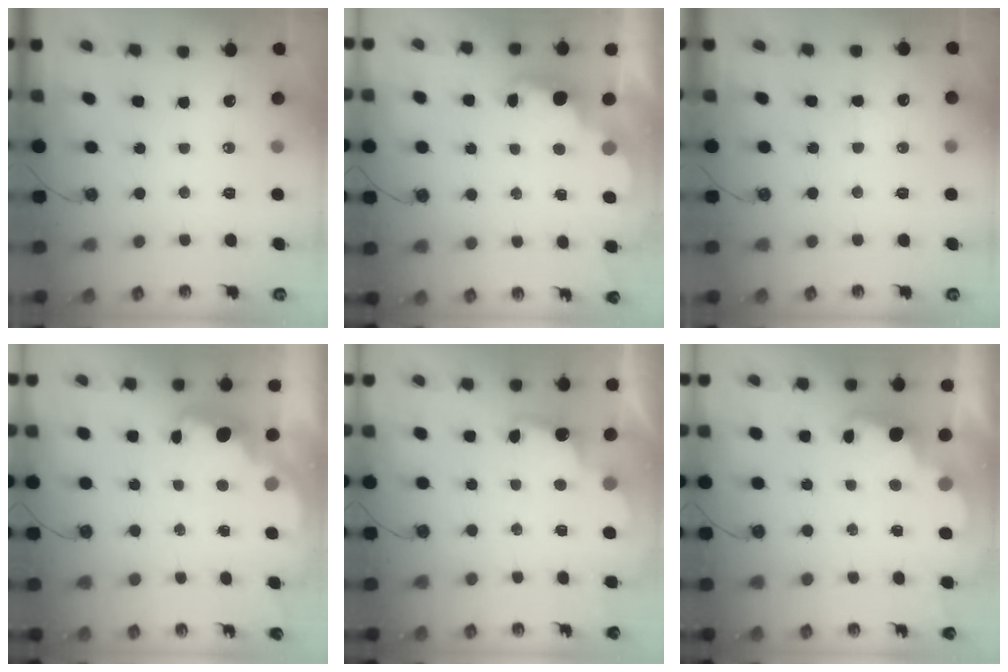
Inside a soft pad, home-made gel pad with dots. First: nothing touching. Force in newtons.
{"total": 2.5, "press": 2.4, "slide": 0.5}
{"total": 3.3, "press": 3.1, "slide": 1.0}
{"total": 2.1, "press": 2.1, "slide": 0.6}
{"total": 3.3, "press": 3.3, "slide": 0.6}
{"total": 2.6, "press": 2.5, "slide": 0.6}